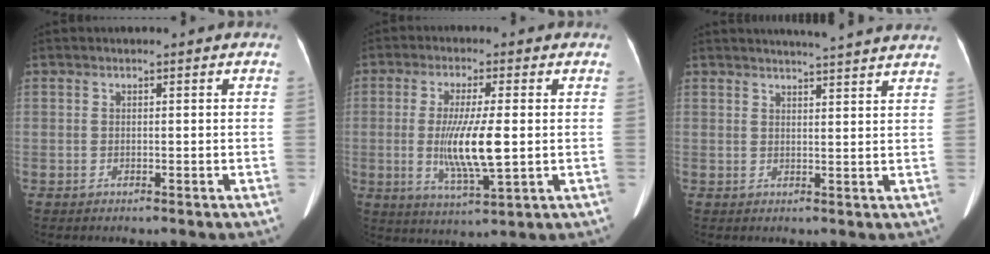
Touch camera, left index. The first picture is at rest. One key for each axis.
{"total": 9.5, "fx": -0.5, "fy": 1.3, "fz": 9.4, "tx": -0.186, "ty": -0.016, "tz": -0.008}
{"total": 11.2, "fx": 10.4, "fy": -0.5, "fz": 4.0, "tx": -0.058, "ty": -0.001, "tz": 0.114}